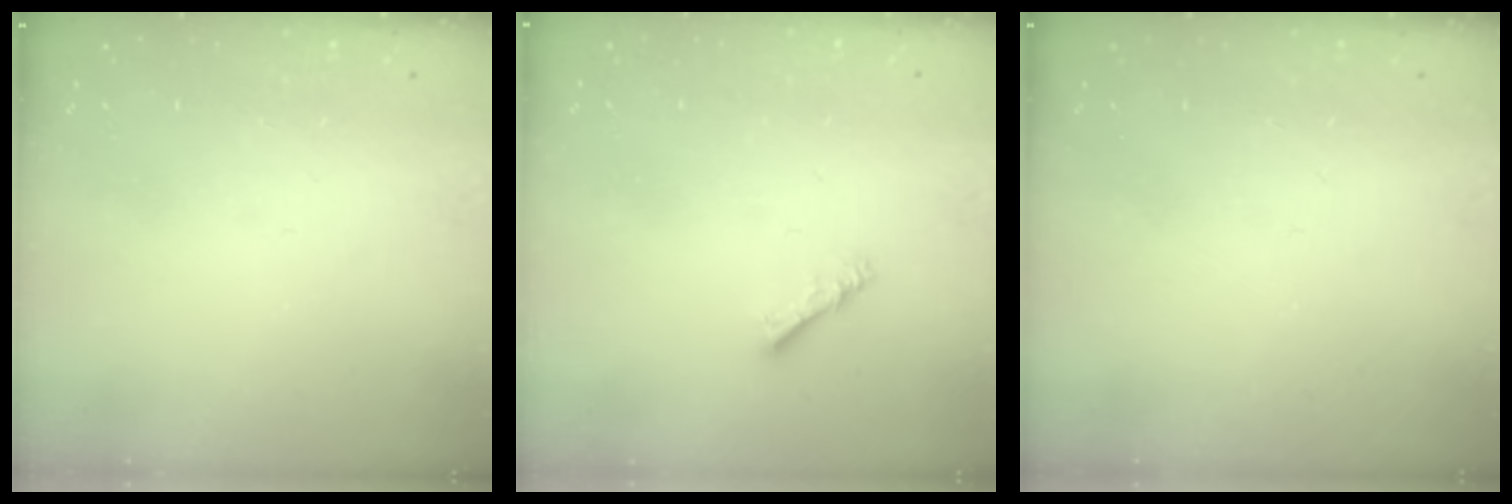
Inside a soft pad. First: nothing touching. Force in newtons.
{"total": 3.2, "press": 3.2, "slide": 0.6}
{"total": 0.0}